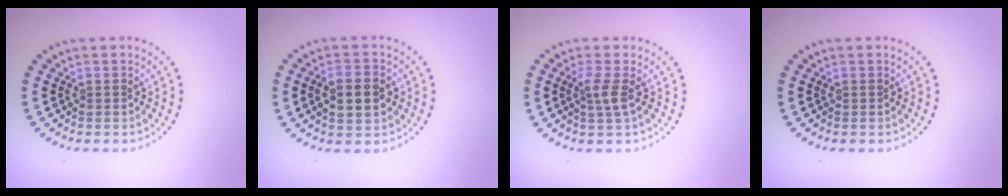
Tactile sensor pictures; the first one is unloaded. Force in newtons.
{"total": 3.6, "press": 3.6, "slide": 0.1}
{"total": 1.9, "press": 1.4, "slide": 1.2}
{"total": 0.0}